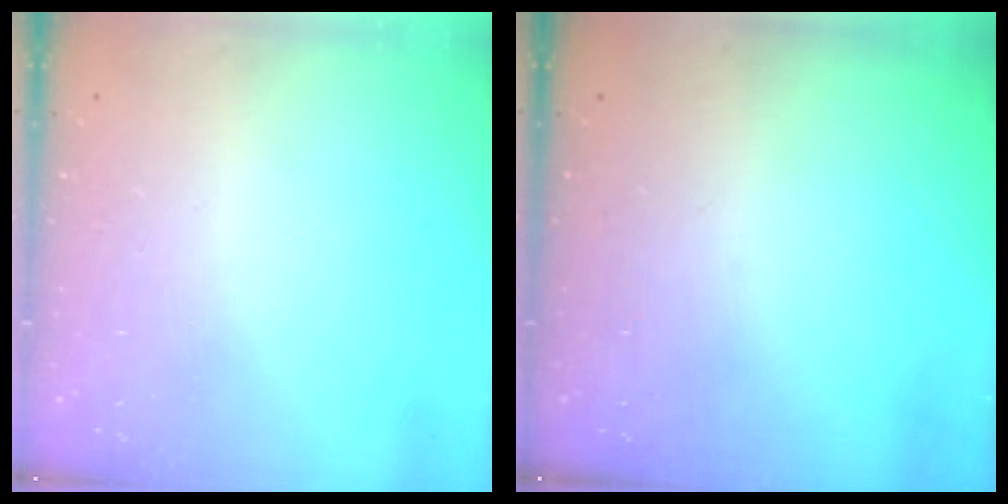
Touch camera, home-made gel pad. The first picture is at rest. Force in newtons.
{"total": 0.0}